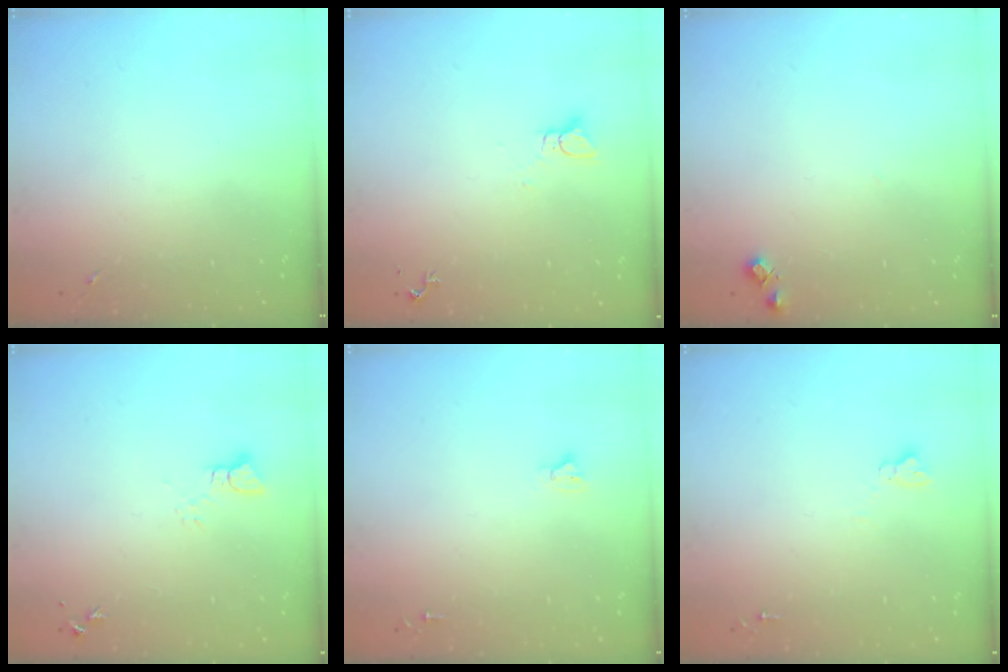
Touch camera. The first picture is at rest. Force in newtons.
{"total": 2.2, "press": 2.2, "slide": 0.1}
{"total": 6.6, "press": 6.6, "slide": 0.6}
{"total": 2.2, "press": 2.2, "slide": 0.2}
{"total": 2.0, "press": 2.0, "slide": 0.2}
{"total": 3.8, "press": 3.8, "slide": 0.3}